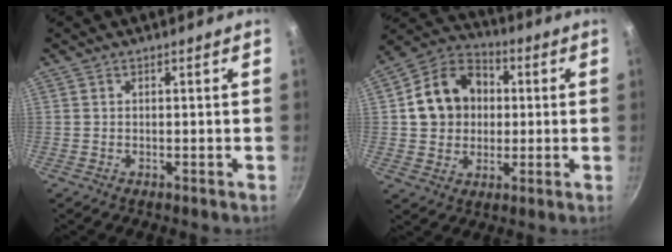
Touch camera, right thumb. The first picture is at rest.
{"total": 14.2, "force": [1.6, 11.8, 7.7], "torque": [-0.106, 0.026, 0.017]}